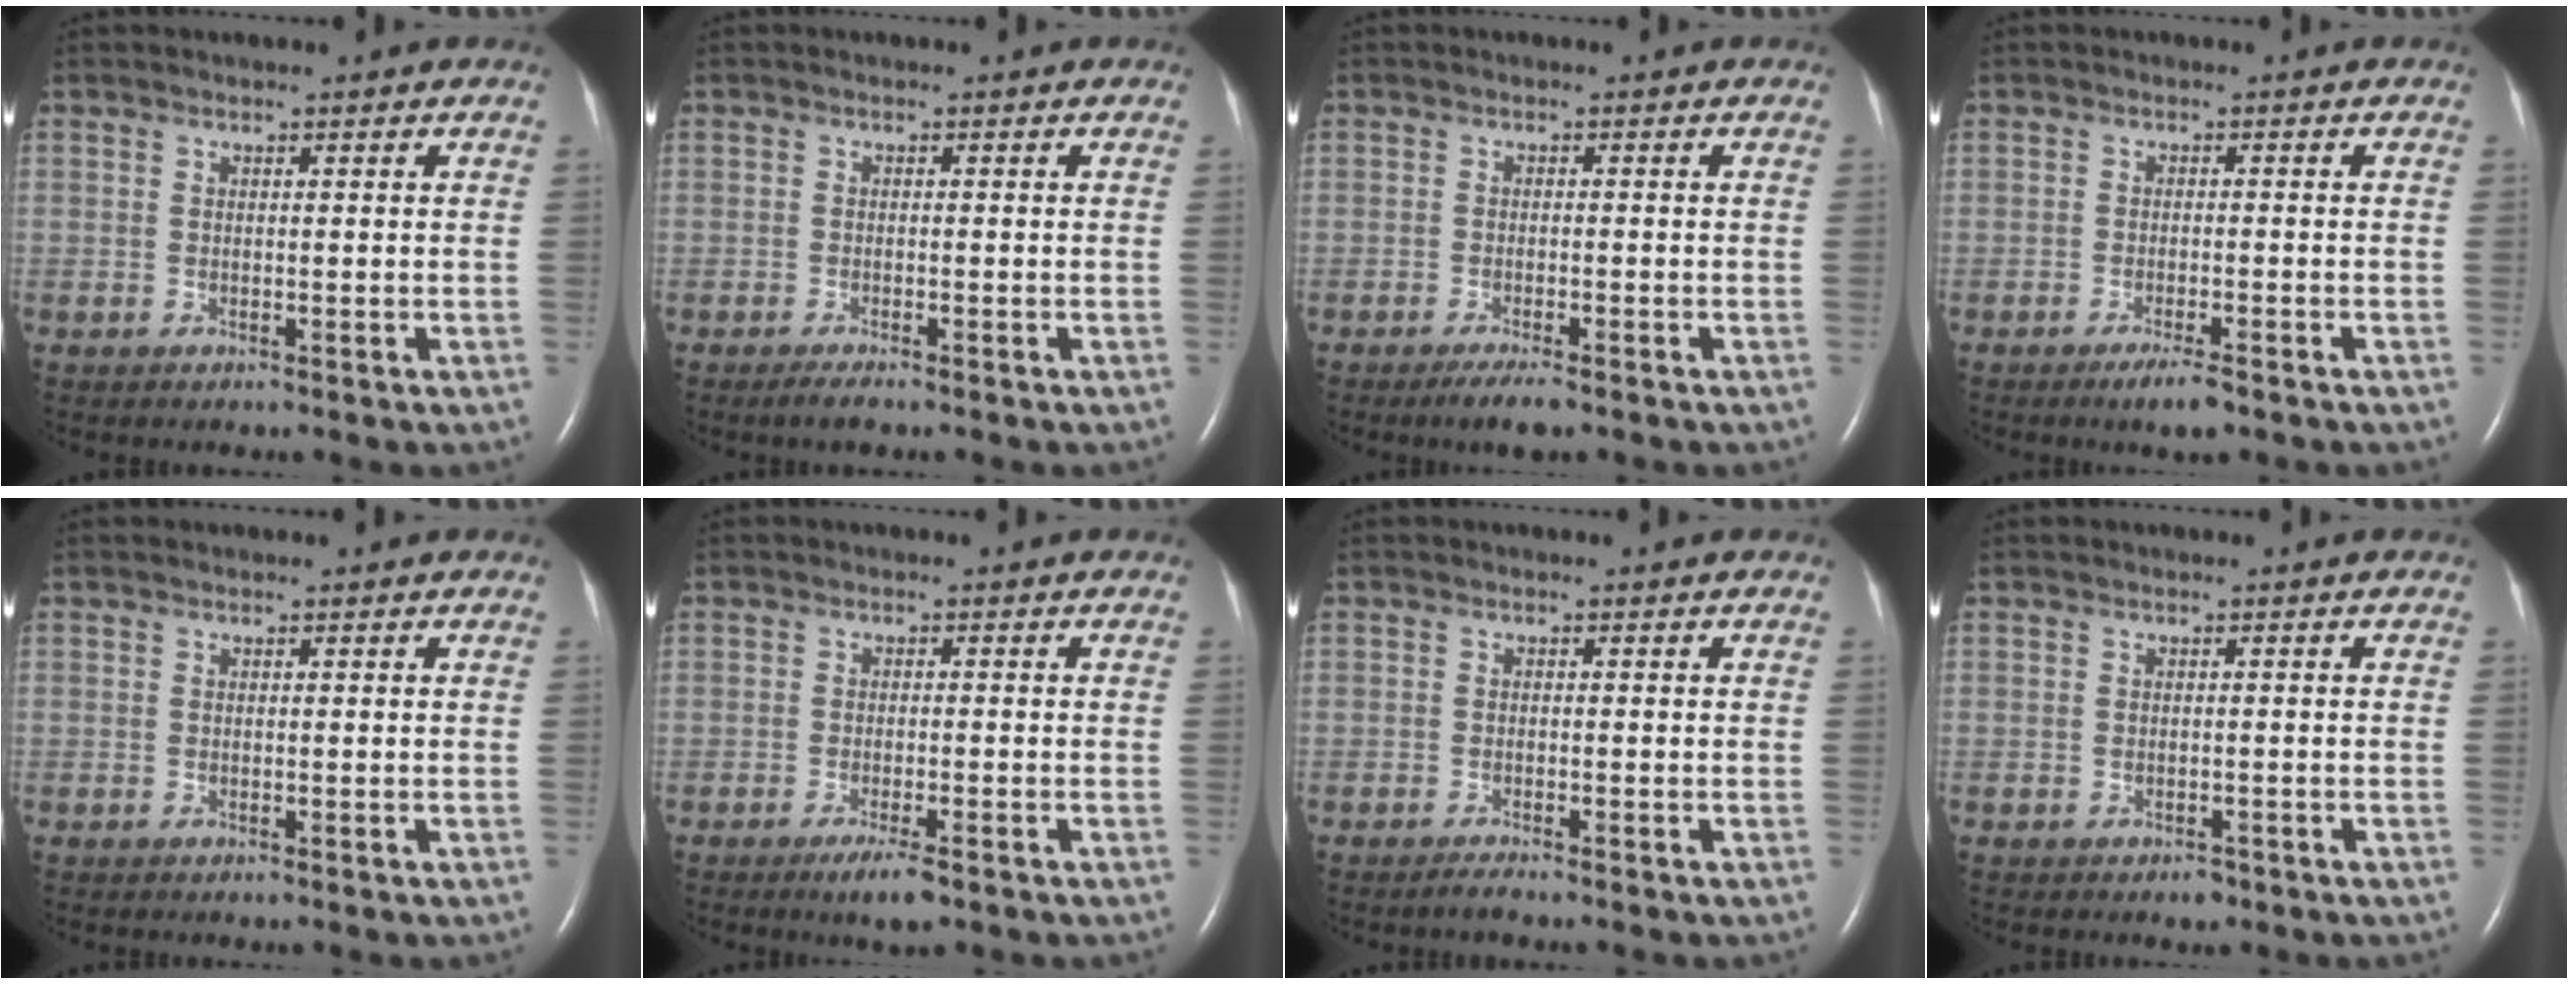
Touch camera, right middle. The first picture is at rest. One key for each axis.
{"total": 1.7, "fx": -1.3, "fy": 0.1, "fz": 1.1, "tx": -0.029, "ty": -0.006, "tz": -0.024}
{"total": 3.4, "fx": -2.5, "fy": 0.5, "fz": 2.3, "tx": -0.041, "ty": -0.007, "tz": -0.041}
{"total": 3.2, "fx": -2.2, "fy": 0.3, "fz": 2.3, "tx": -0.041, "ty": -0.006, "tz": -0.036}
{"total": 0.0}
{"total": 3.6, "fx": -2.3, "fy": 0.4, "fz": 2.7, "tx": -0.047, "ty": -0.007, "tz": -0.037}
{"total": 1.1, "fx": -1.0, "fy": -0.2, "fz": 0.5, "tx": -0.016, "ty": -0.003, "tz": -0.019}
{"total": 1.1, "fx": -0.8, "fy": 0.6, "fz": 0.5, "tx": -0.008, "ty": 0.000, "tz": -0.007}